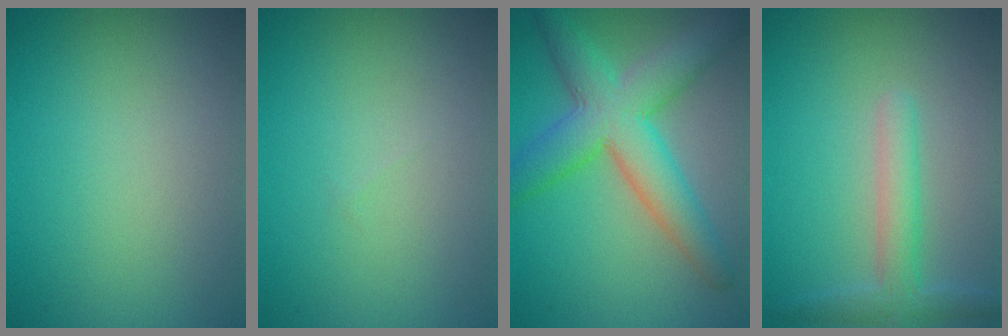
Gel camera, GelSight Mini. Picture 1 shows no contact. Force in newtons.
{"total": 0.0}
{"total": 7.4, "press": 7.3, "slide": 0.4}
{"total": 3.1, "press": 3.0, "slide": 0.3}